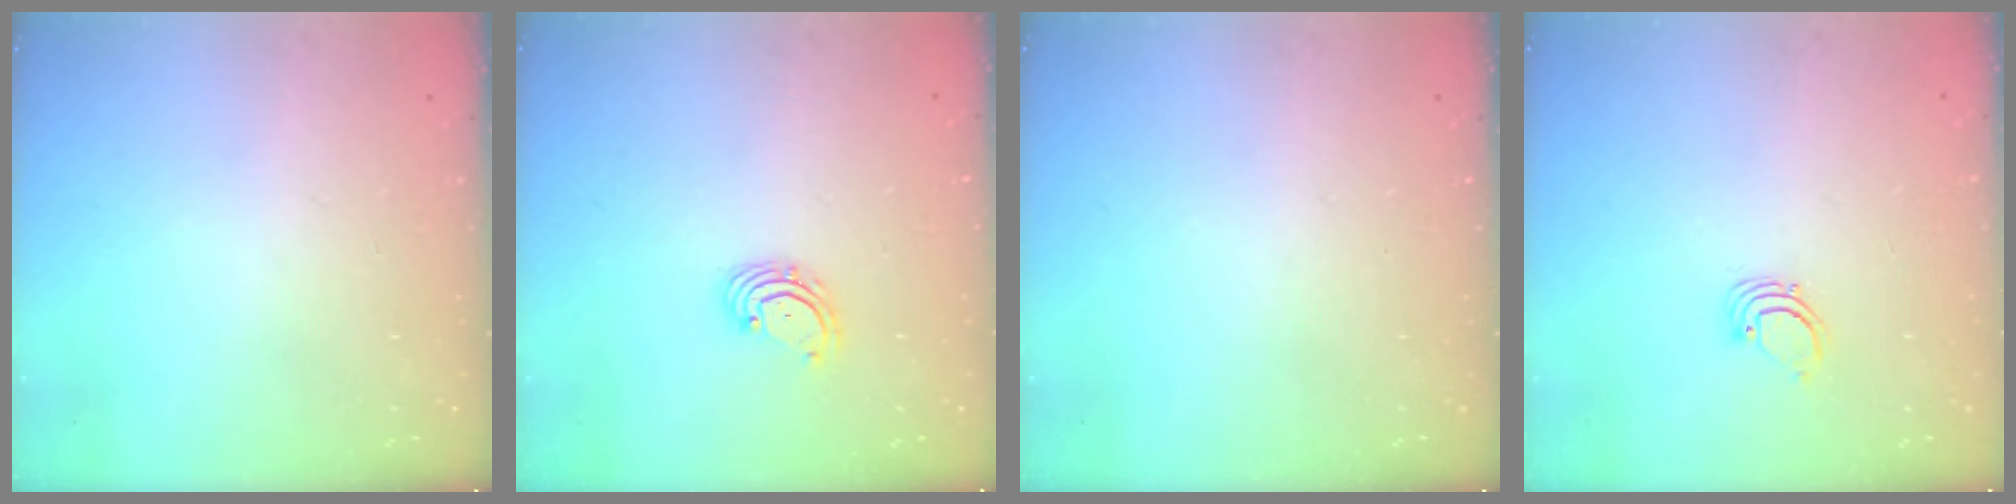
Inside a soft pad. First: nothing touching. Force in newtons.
{"total": 2.7, "press": 2.7, "slide": 0.6}
{"total": 0.0}
{"total": 2.2, "press": 2.2, "slide": 0.2}